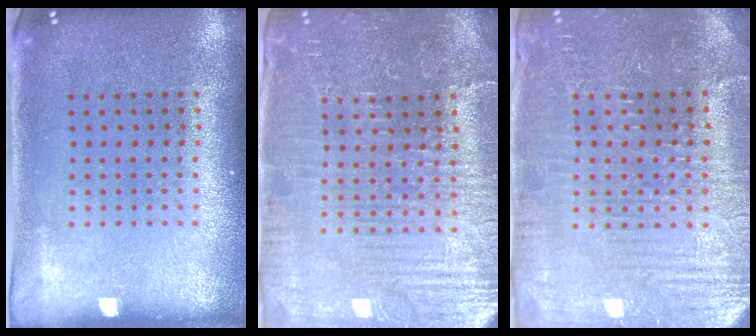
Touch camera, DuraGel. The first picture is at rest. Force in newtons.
{"total": 4.4, "press": 4.2, "slide": 1.2}
{"total": 4.0, "press": 3.9, "slide": 0.9}